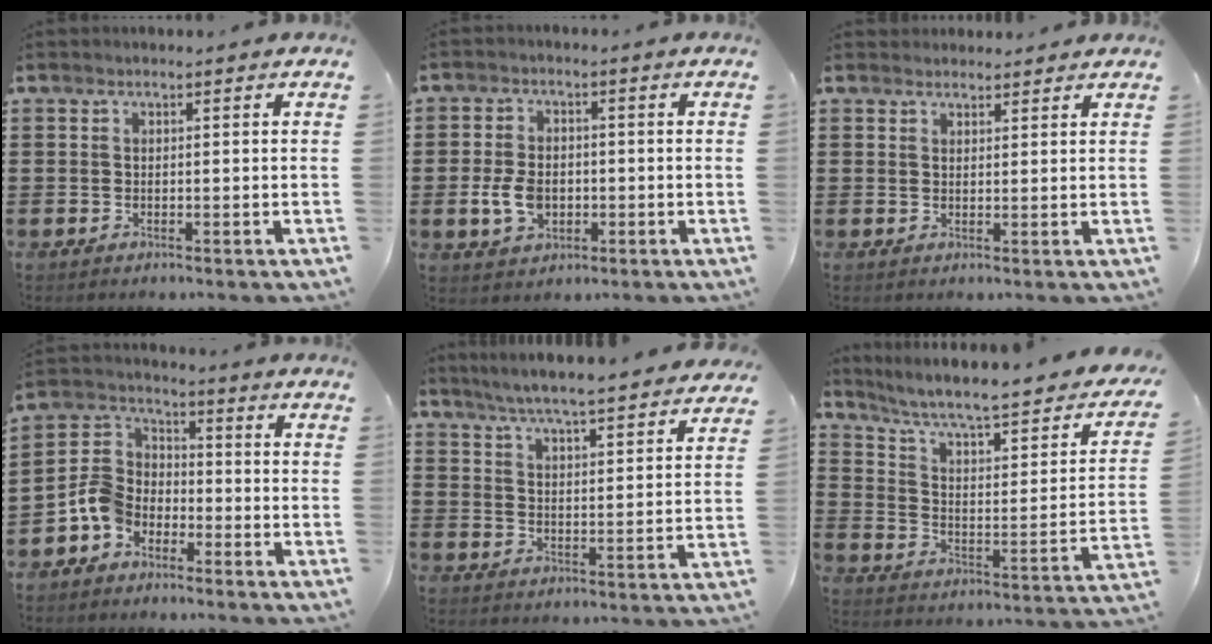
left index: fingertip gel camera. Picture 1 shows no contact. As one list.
[{"total": 5.7, "force": [-1.2, 3.7, 4.1], "torque": [-0.102, -0.001, -0.028]}, {"total": 1.9, "force": [1.9, 0.5, 0.0], "torque": [-0.004, 0.001, 0.037]}, {"total": 6.1, "force": [-3.8, 4.4, 2.0], "torque": [-0.079, 0.007, -0.084]}, {"total": 5.5, "force": [5.3, -0.5, 1.6], "torque": [-0.054, -0.039, 0.089]}, {"total": 6.2, "force": [4.6, 0.7, 4.1], "torque": [-0.102, -0.041, 0.069]}]